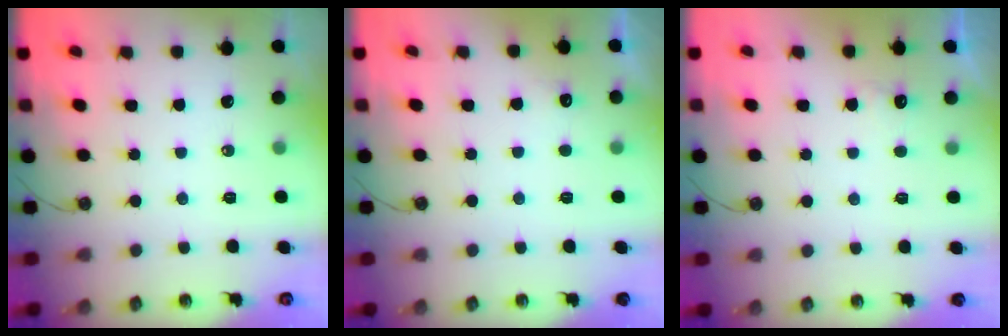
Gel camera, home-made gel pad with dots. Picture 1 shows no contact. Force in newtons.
{"total": 4.3, "press": 4.1, "slide": 1.1}
{"total": 4.6, "press": 4.5, "slide": 1.1}